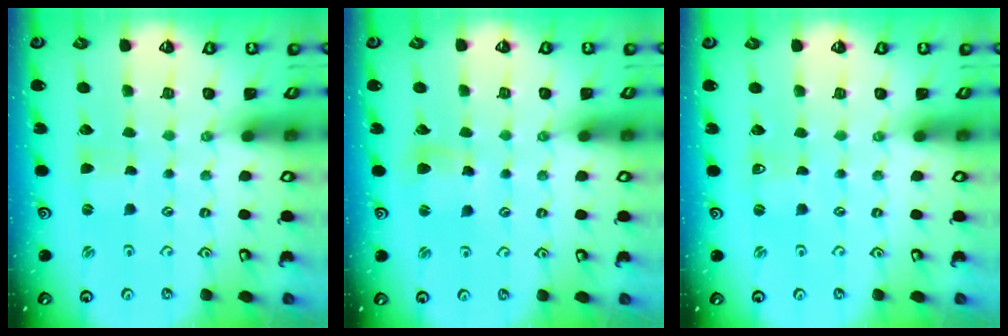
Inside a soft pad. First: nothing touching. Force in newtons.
{"total": 4.1, "press": 4.1, "slide": 0.5}
{"total": 0.0}